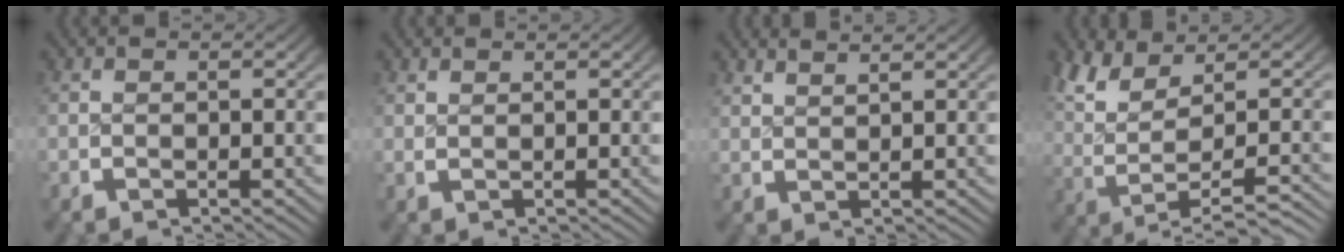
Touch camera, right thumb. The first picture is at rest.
{"total": 0.8, "force": [0.7, -0.1, 0.2], "torque": [-0.005, 0.001, 0.017]}
{"total": 2.3, "force": [2.3, 0.0, 0.5], "torque": [-0.004, 0.005, 0.046]}
{"total": 7.3, "force": [0.4, 3.5, 6.4], "torque": [-0.138, -0.015, 0.031]}